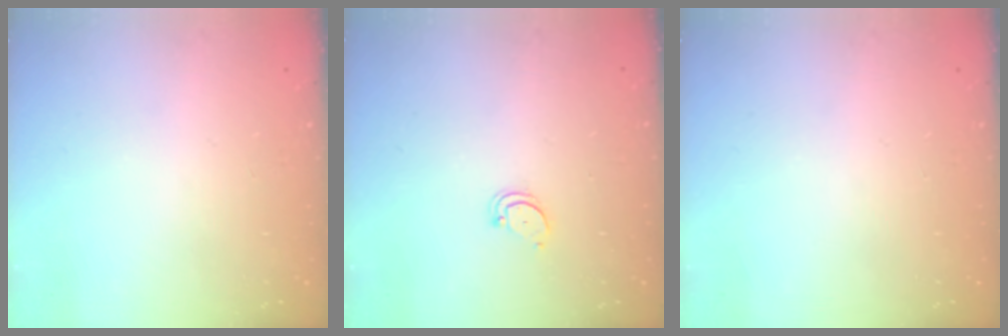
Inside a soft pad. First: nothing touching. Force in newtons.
{"total": 3.5, "press": 3.4, "slide": 0.3}
{"total": 0.0}